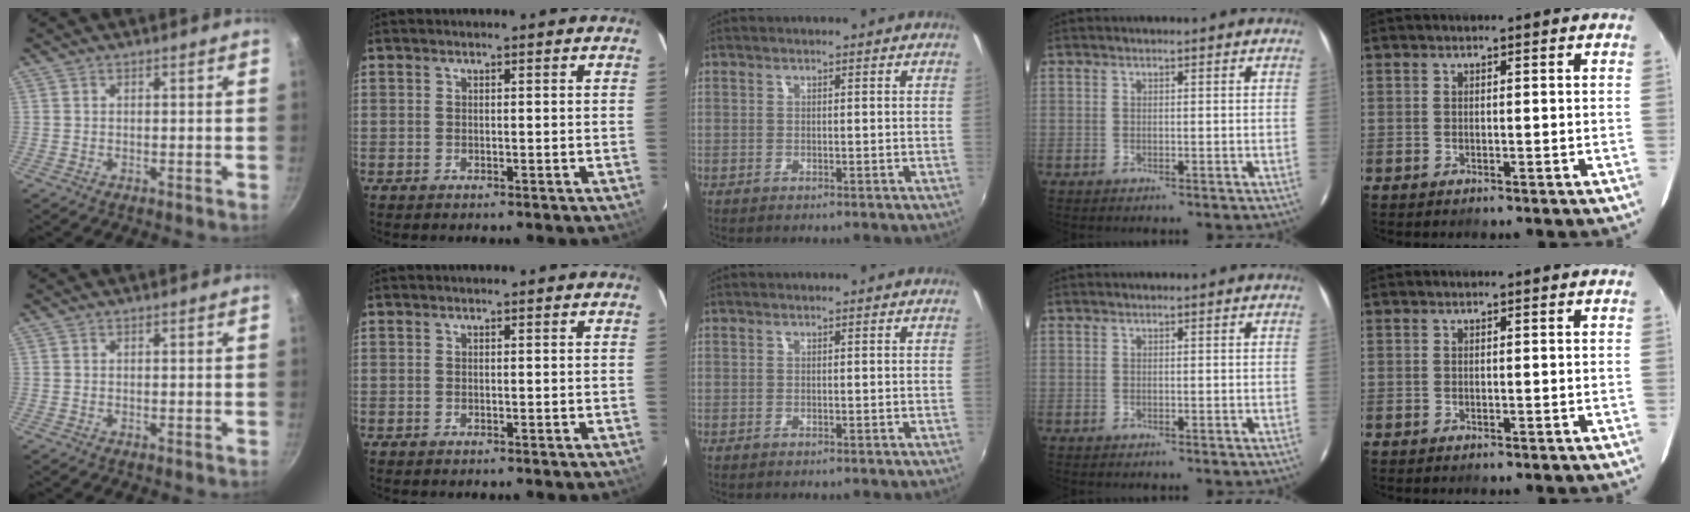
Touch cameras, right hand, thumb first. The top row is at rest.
{}